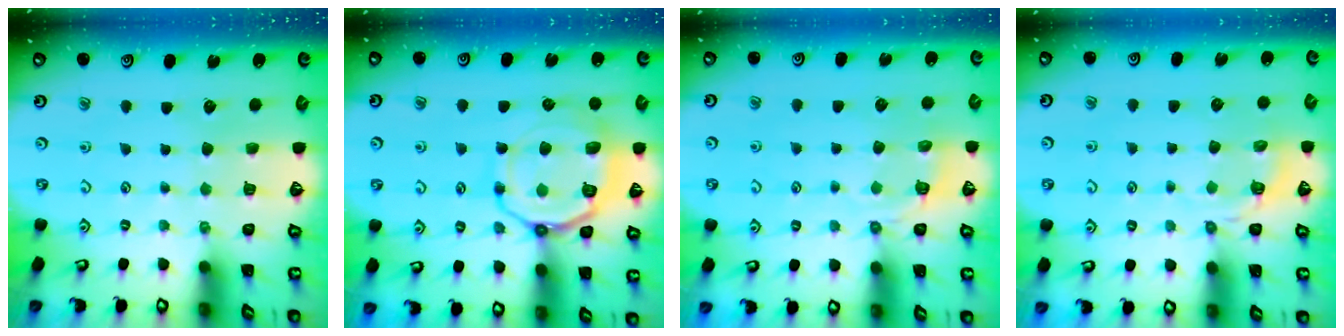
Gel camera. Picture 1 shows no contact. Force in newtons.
{"total": 14.0, "press": 13.9, "slide": 1.6}
{"total": 4.2, "press": 3.6, "slide": 2.2}
{"total": 3.7, "press": 3.2, "slide": 1.8}